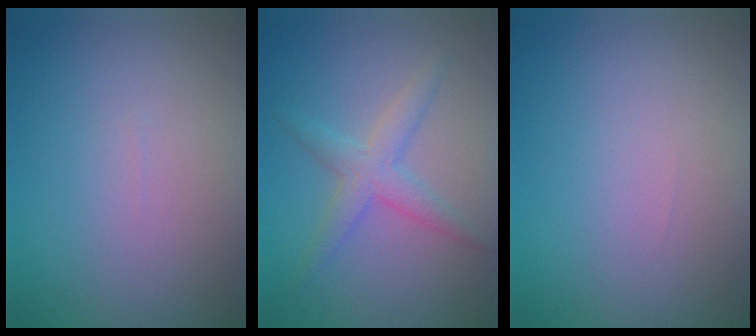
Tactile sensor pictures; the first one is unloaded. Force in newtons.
{"total": 2.8, "press": 2.8, "slide": 0.1}
{"total": 0.0}